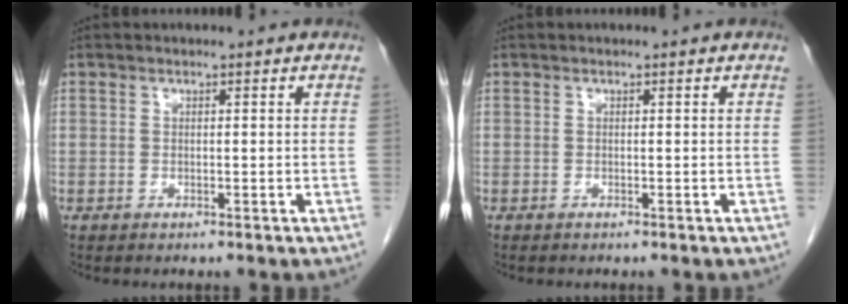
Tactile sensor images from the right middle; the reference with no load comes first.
{"total": 0.0}